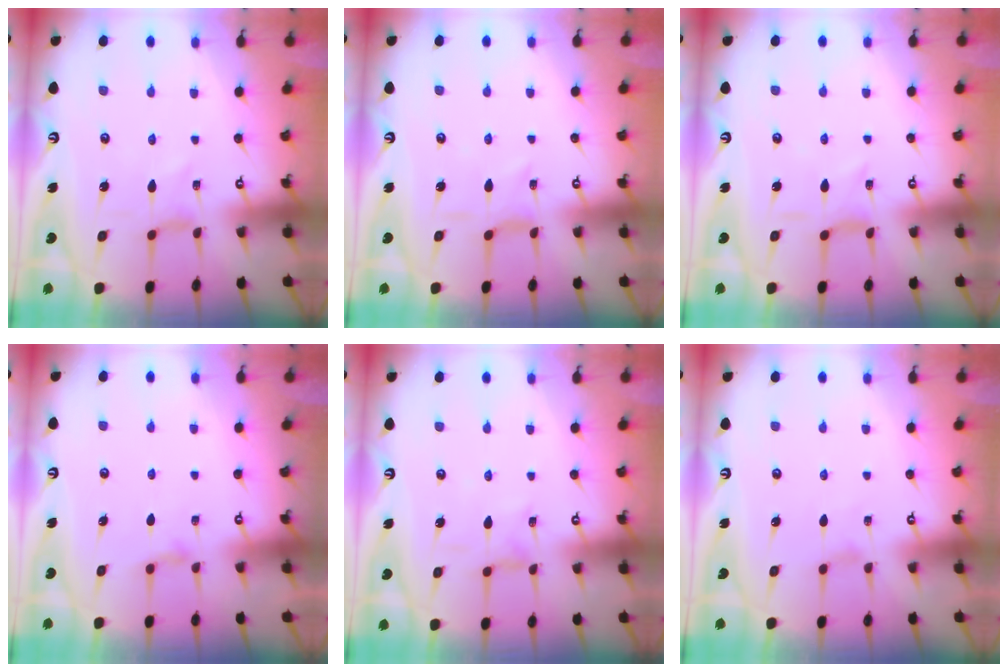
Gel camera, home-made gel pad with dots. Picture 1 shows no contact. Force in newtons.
{"total": 2.4, "press": 2.4, "slide": 0.6}
{"total": 2.3, "press": 2.3, "slide": 0.5}
{"total": 2.3, "press": 2.3, "slide": 0.4}
{"total": 1.9, "press": 1.9, "slide": 0.3}
{"total": 0.6, "press": 0.5, "slide": 0.3}